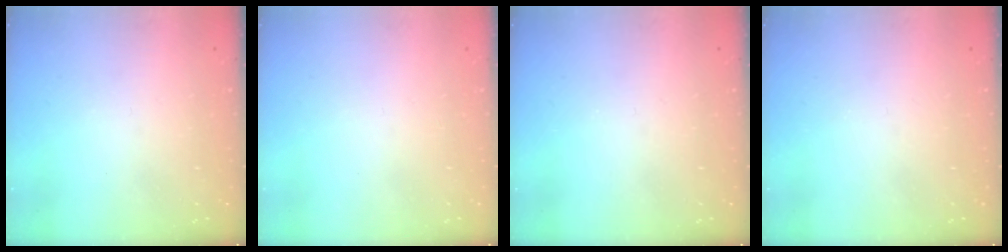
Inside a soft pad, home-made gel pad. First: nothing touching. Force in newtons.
{"total": 1.6, "press": 1.5, "slide": 0.1}
{"total": 0.0}
{"total": 0.0}